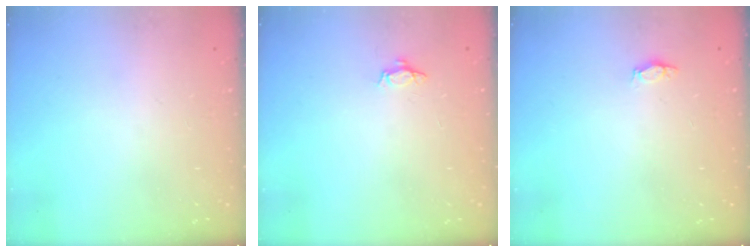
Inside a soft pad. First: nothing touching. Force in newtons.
{"total": 3.6, "press": 3.6, "slide": 0.4}
{"total": 2.9, "press": 2.7, "slide": 1.1}